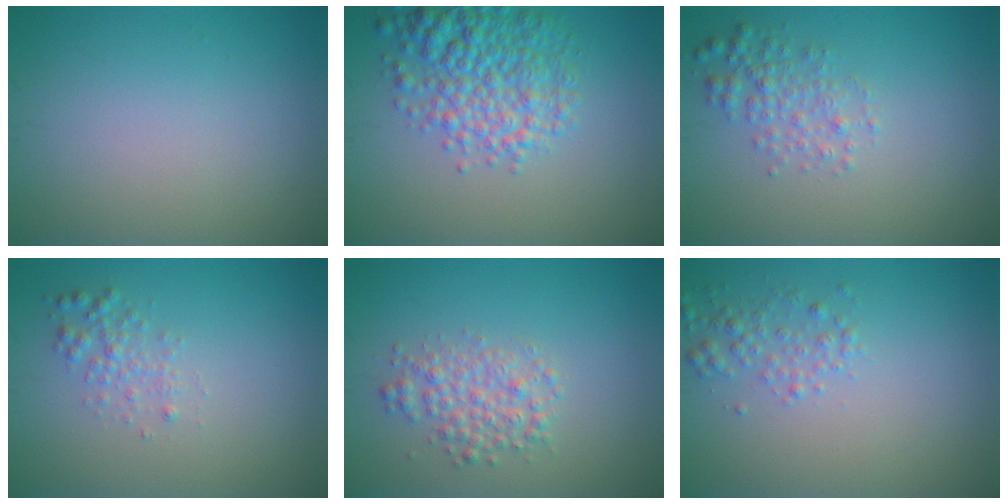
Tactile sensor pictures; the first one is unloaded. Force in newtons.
{"total": 5.8, "press": 5.8, "slide": 0.3}
{"total": 2.4, "press": 2.4, "slide": 0.1}
{"total": 1.7, "press": 1.7, "slide": 0.0}
{"total": 2.8, "press": 2.8, "slide": 0.1}
{"total": 1.8, "press": 1.8, "slide": 0.1}